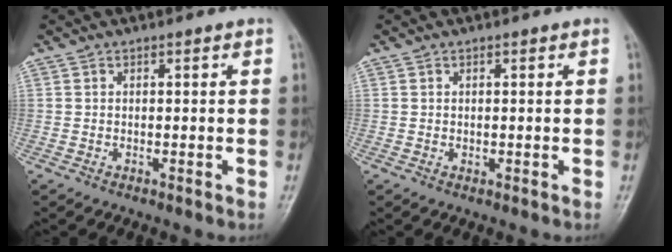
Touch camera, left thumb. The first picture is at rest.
{"total": 0.8, "force": [0.2, 0.6, 0.4], "torque": [-0.003, 0.000, 0.002]}